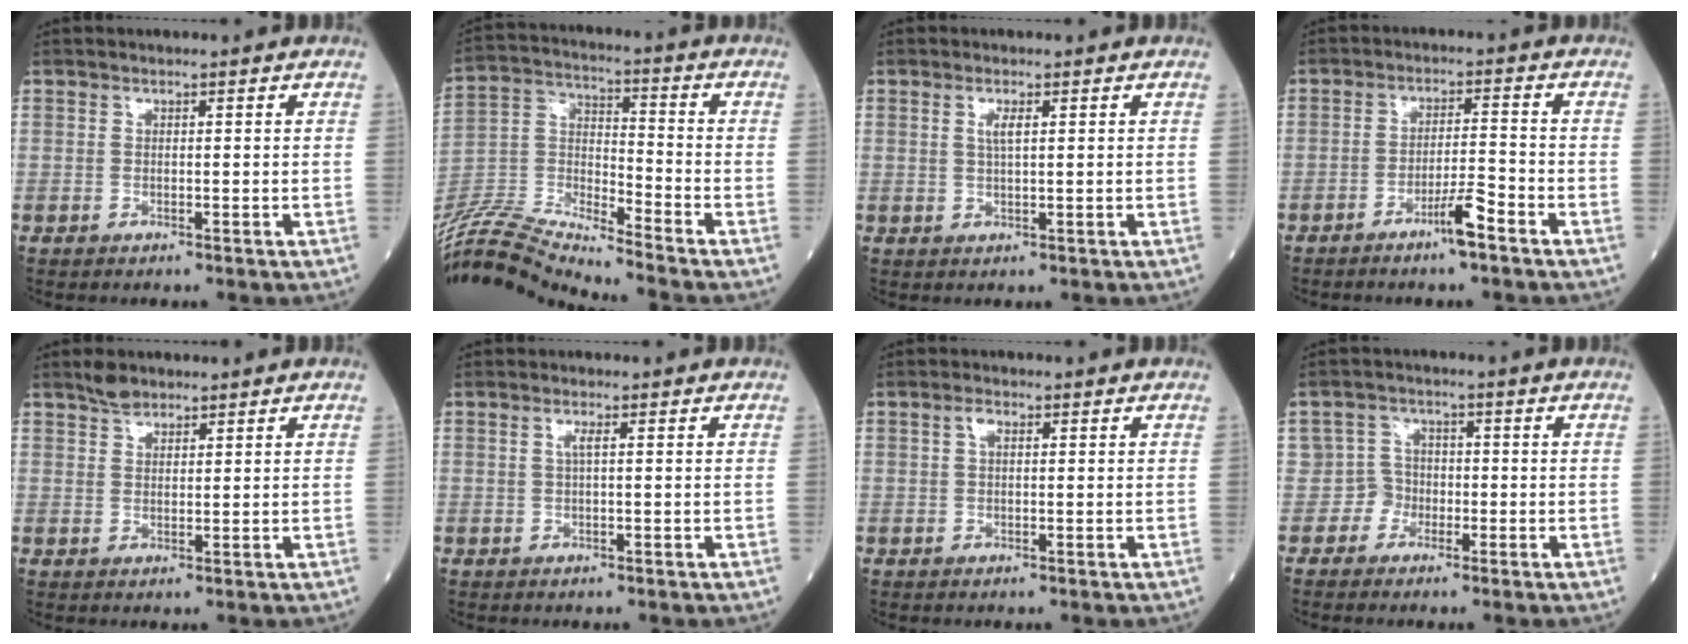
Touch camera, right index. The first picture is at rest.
{"total": 15.9, "force": [-15.3, -1.1, 4.1], "torque": [-0.086, 0.021, -0.292]}
{"total": 1.9, "force": [0.7, 0.3, 1.8], "torque": [-0.038, 0.000, 0.014]}
{"total": 4.7, "force": [-3.1, -0.1, 3.5], "torque": [-0.061, -0.003, -0.057]}
{"total": 2.6, "force": [2.2, 1.1, 0.7], "torque": [-0.017, 0.006, 0.040]}
{"total": 1.2, "force": [0.3, 0.0, 1.1], "torque": [-0.026, 0.002, 0.004]}
{"total": 1.5, "force": [0.5, 0.6, 1.2], "torque": [-0.026, 0.007, 0.009]}
{"total": 2.9, "force": [-1.4, 2.5, -0.4], "torque": [0.017, 0.014, -0.032]}